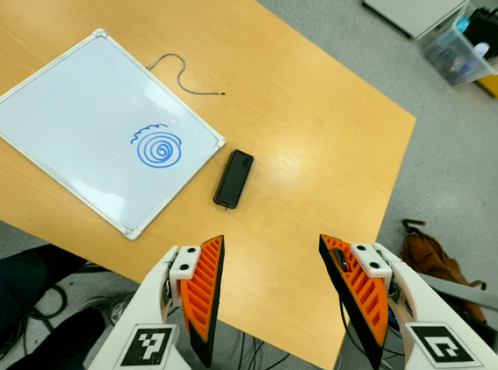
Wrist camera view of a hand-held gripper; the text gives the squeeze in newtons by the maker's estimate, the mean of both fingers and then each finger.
{"total": 0.0}